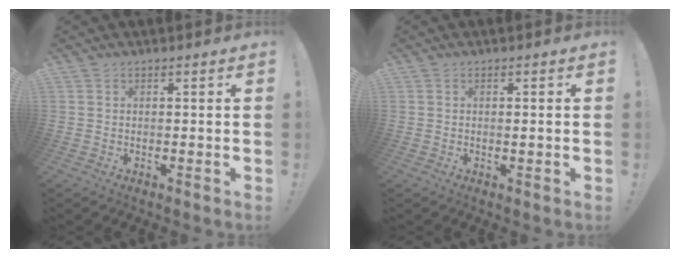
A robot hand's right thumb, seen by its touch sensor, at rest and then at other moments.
{"total": 0.9, "force": [0.0, -0.2, 0.9], "torque": [-0.008, -0.005, -0.002]}